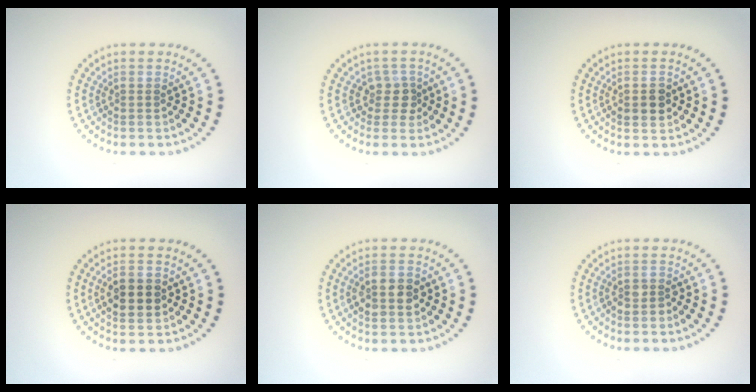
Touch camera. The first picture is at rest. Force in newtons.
{"total": 2.0, "press": 1.6, "slide": 1.2}
{"total": 2.4, "press": 2.4, "slide": 0.2}
{"total": 3.6, "press": 3.6, "slide": 0.2}
{"total": 2.7, "press": 2.7, "slide": 0.3}
{"total": 1.5, "press": 1.3, "slide": 0.7}